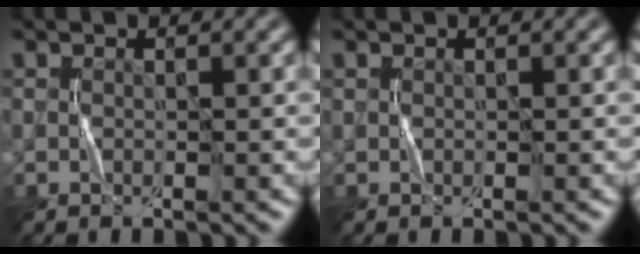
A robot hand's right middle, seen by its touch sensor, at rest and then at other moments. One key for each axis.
{"total": 0.0}